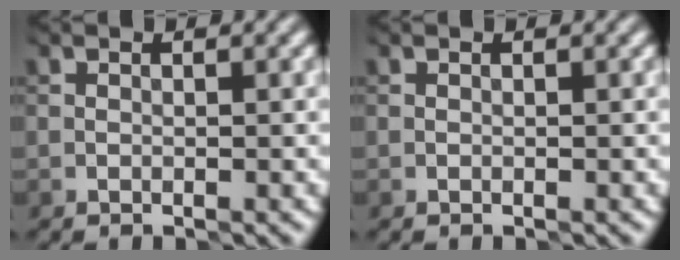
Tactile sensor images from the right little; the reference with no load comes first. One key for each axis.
{"total": 0.0}